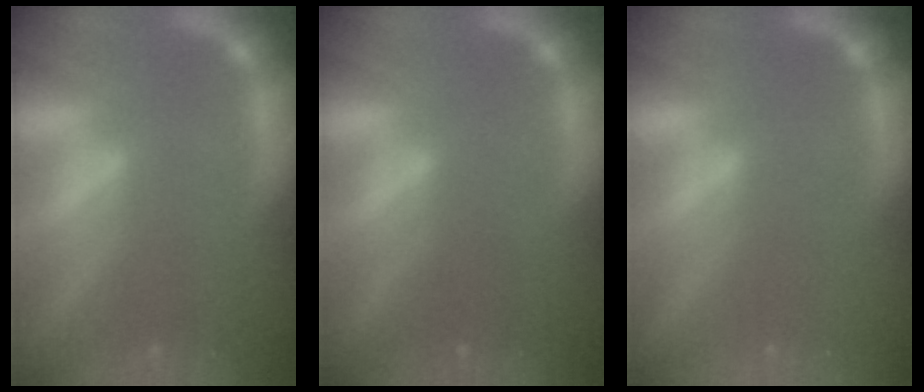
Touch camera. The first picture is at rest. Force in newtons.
{"total": 1.5}
{"total": 0.0}